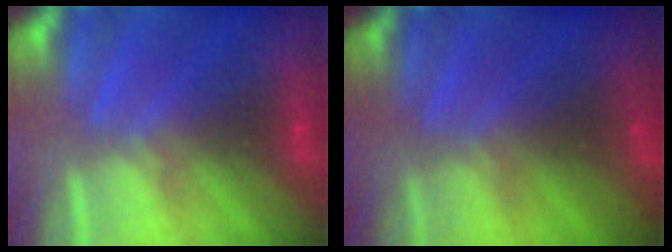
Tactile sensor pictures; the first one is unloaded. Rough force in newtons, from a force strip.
{"total": 1.4}